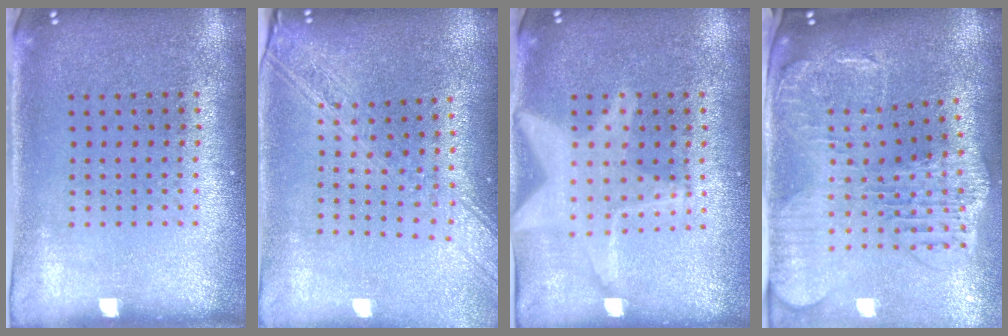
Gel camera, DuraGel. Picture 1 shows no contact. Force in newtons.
{"total": 2.0, "press": 1.8, "slide": 1.0}
{"total": 2.6, "press": 2.6, "slide": 0.4}
{"total": 2.5, "press": 2.2, "slide": 1.2}